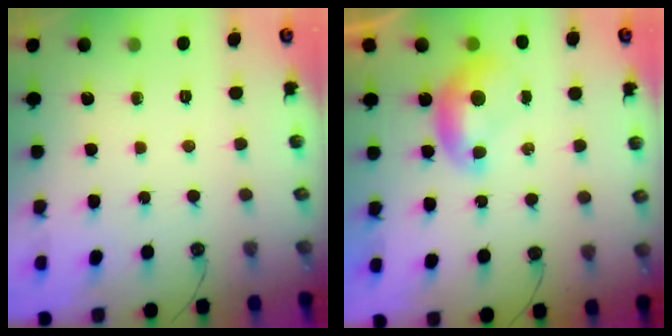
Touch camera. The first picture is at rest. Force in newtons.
{"total": 0.0}